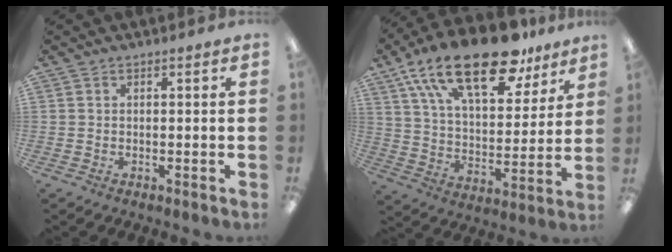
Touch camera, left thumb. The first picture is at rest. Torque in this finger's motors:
{"motor_torque": [1.85, 1.58, 1.95, -0.82, 0.44]}